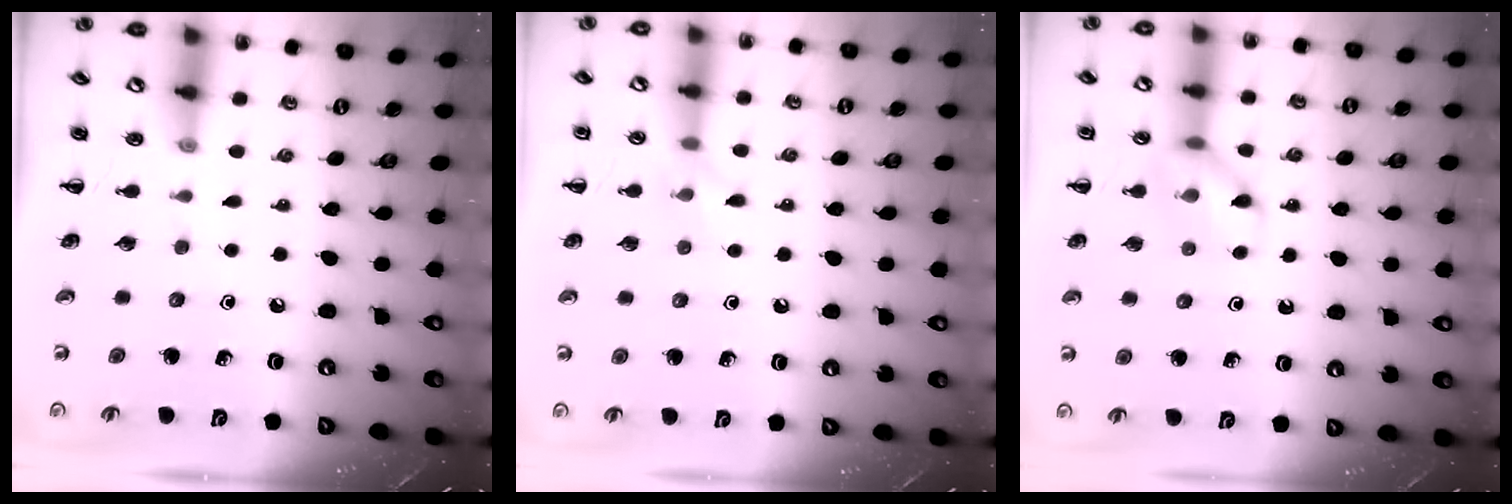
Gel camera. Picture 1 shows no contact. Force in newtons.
{"total": 5.7, "press": 5.6, "slide": 1.2}
{"total": 10.7, "press": 10.7, "slide": 1.0}